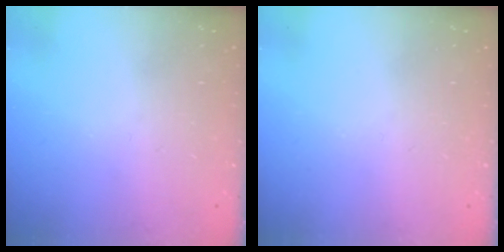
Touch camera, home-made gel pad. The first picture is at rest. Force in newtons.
{"total": 0.0}